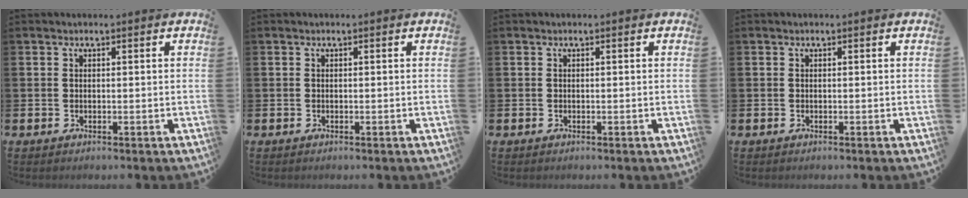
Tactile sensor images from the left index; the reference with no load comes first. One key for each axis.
{"total": 0.0}
{"total": 0.0}
{"total": 0.0}